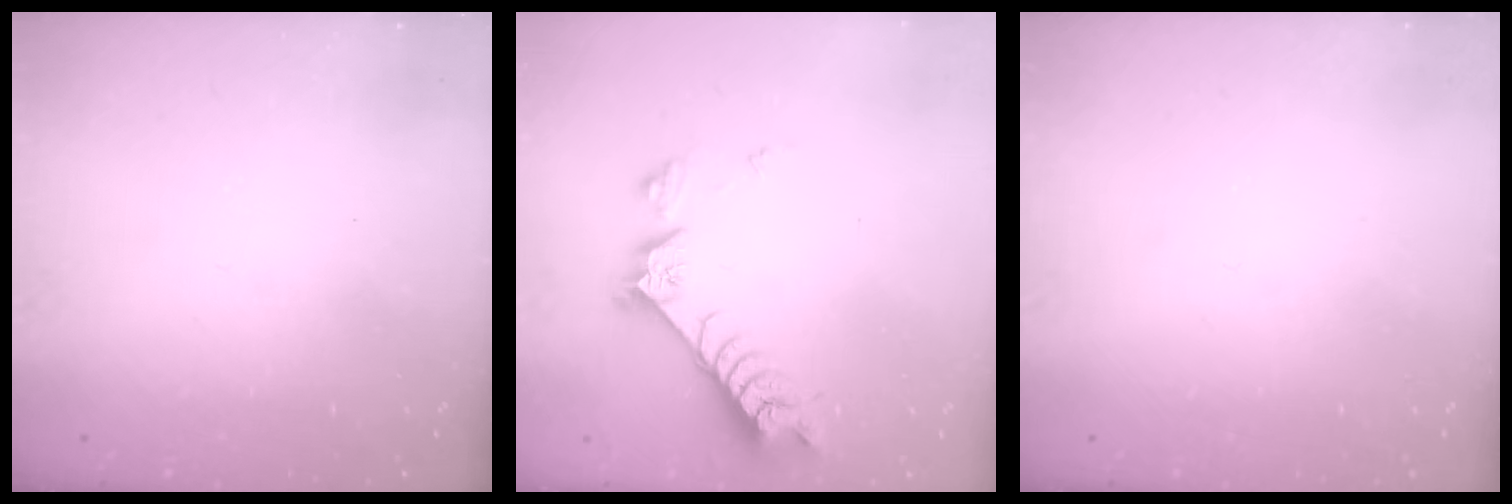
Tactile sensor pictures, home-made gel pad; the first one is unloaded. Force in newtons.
{"total": 7.4, "press": 7.3, "slide": 1.1}
{"total": 0.0}